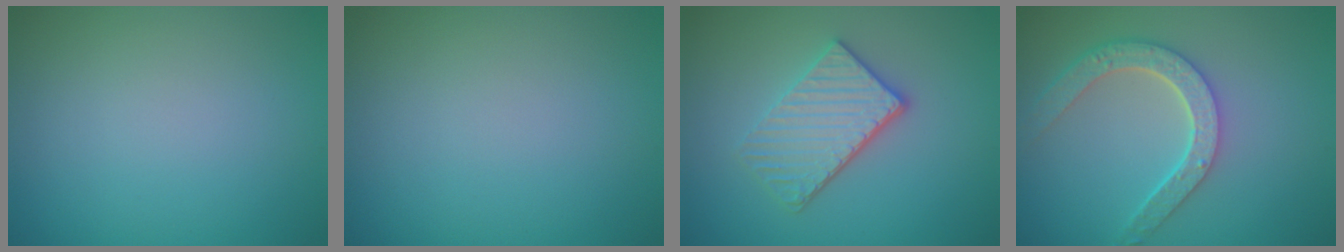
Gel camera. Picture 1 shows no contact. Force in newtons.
{"total": 0.0}
{"total": 3.8, "press": 3.2, "slide": 2.0}
{"total": 4.5, "press": 3.6, "slide": 2.7}